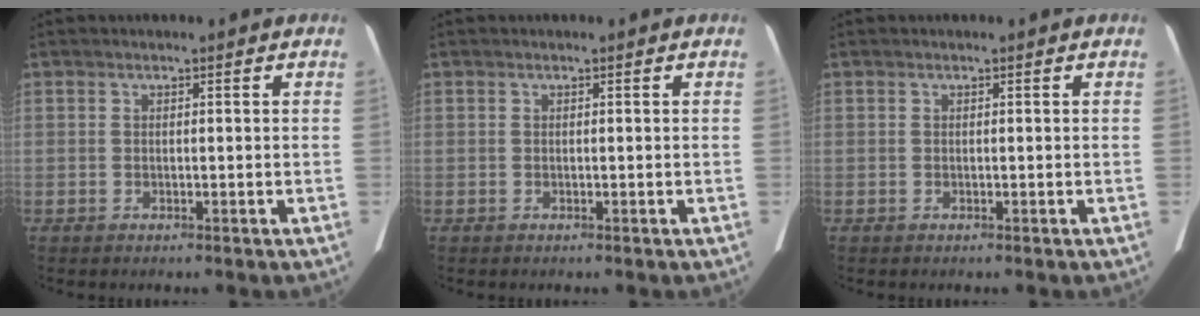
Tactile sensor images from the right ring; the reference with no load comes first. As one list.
[{"total": 0.0}, {"total": 0.0}]